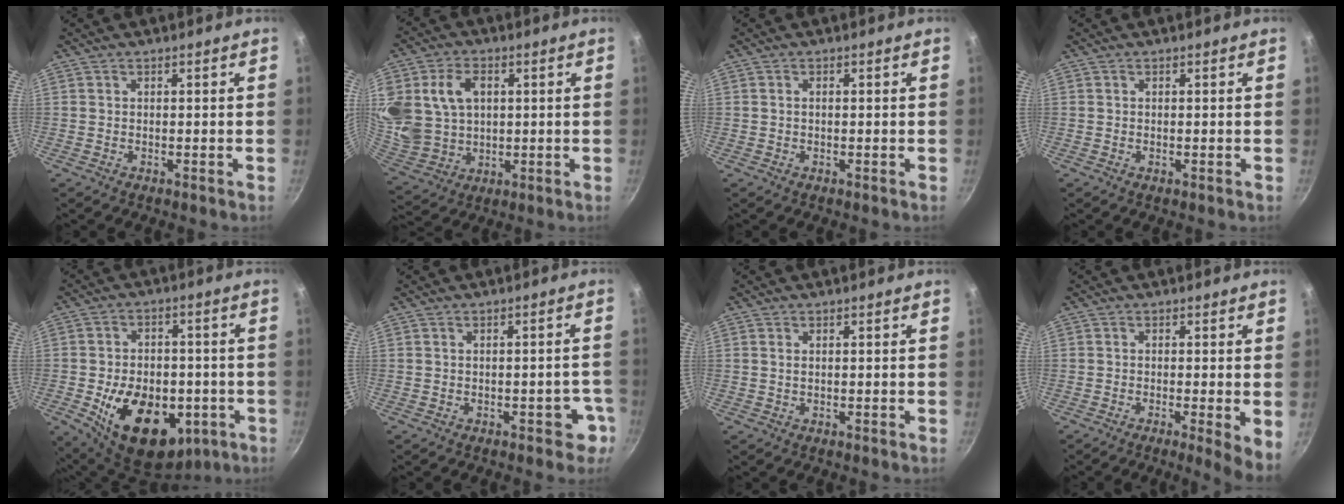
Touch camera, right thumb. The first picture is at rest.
{"total": 17.5, "force": [4.0, 13.5, 10.3], "torque": [-0.216, -0.002, 0.091]}
{"total": 0.6, "force": [0.0, 0.3, 0.5], "torque": [-0.009, 0.004, -0.001]}
{"total": 0.0}
{"total": 20.0, "force": [-5.5, 13.3, 13.9], "torque": [-0.189, 0.012, -0.067]}
{"total": 4.0, "force": [-2.0, 2.2, 2.6], "torque": [0.001, 0.023, -0.017]}
{"total": 0.7, "force": [0.2, 0.4, 0.5], "torque": [-0.009, 0.001, 0.003]}
{"total": 5.1, "force": [-1.2, 0.8, 4.9], "torque": [-0.060, -0.006, -0.016]}